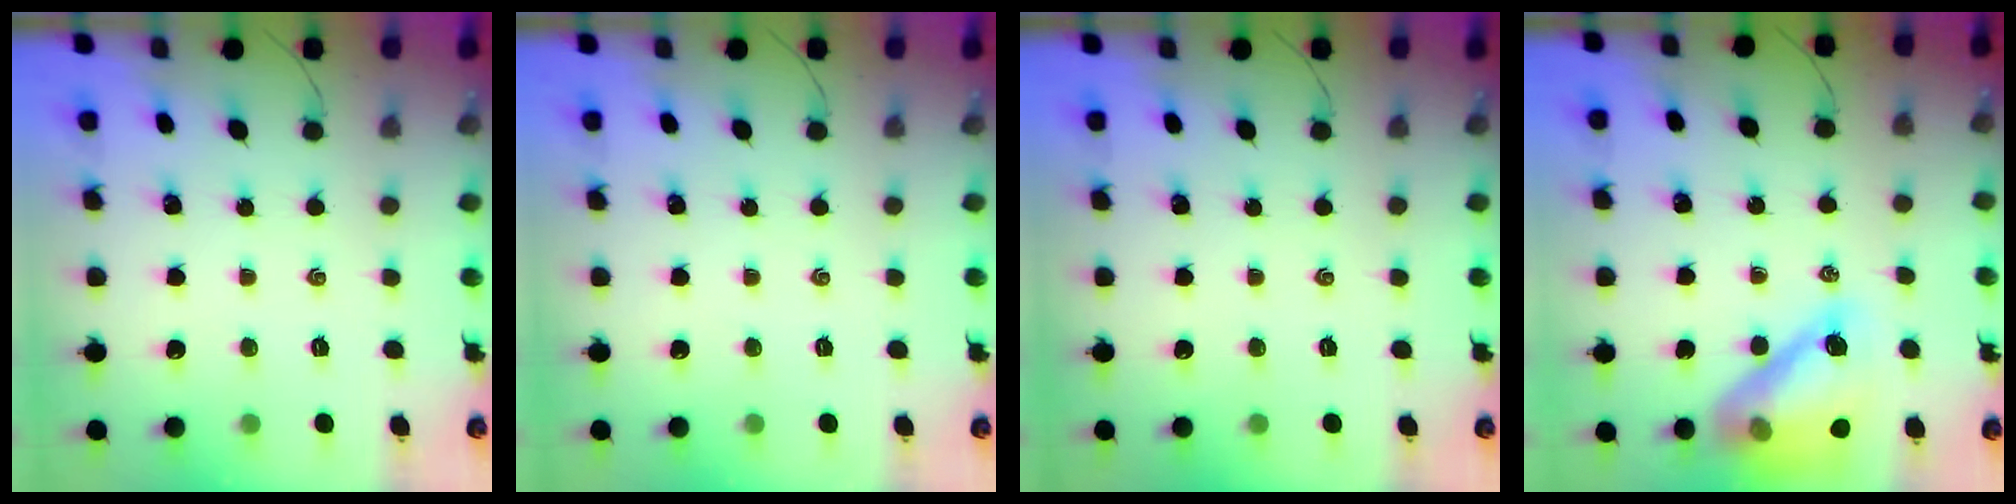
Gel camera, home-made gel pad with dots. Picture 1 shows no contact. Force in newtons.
{"total": 0.0}
{"total": 0.0}
{"total": 16.7, "press": 16.1, "slide": 4.7}